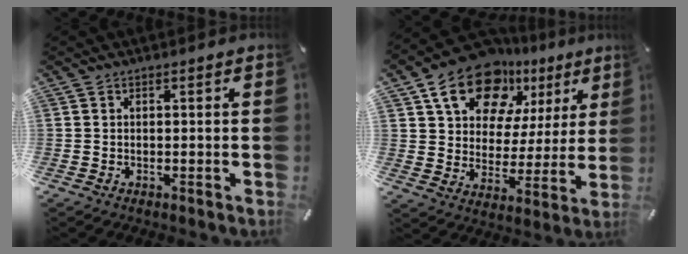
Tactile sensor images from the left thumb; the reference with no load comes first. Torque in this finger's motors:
{"motor_torque": [0.52, 0.52, 1.87, -0.90, 0.13]}